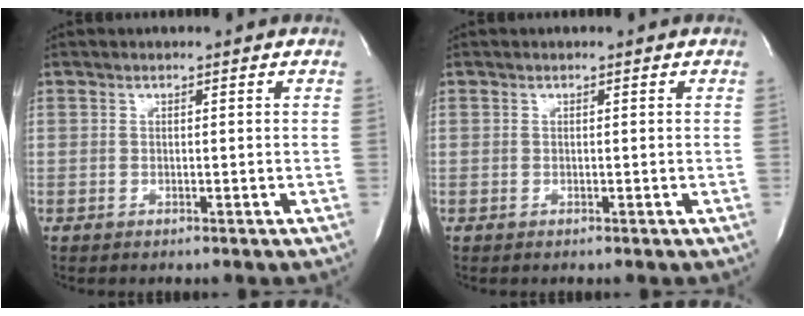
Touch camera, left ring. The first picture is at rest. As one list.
[{"total": 0.0}]